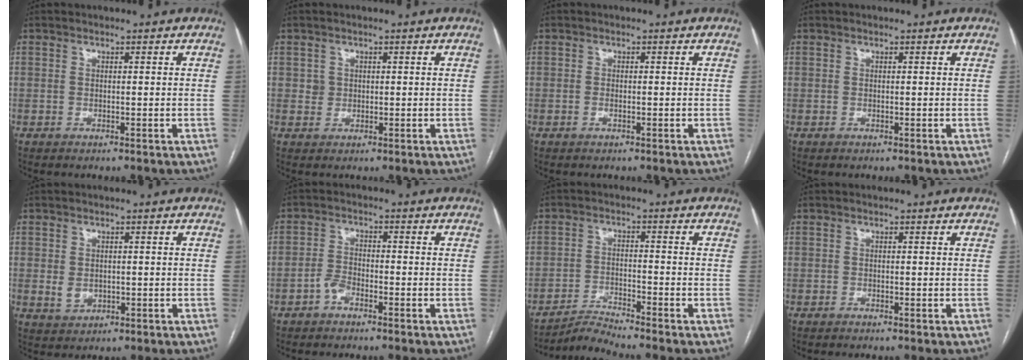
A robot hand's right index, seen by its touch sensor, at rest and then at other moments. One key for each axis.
{"total": 1.5, "fx": 0.3, "fy": 1.4, "fz": 0.2, "tx": 0.004, "ty": 0.001, "tz": 0.003}
{"total": 0.8, "fx": -0.3, "fy": 0.3, "fz": 0.7, "tx": -0.015, "ty": 0.000, "tz": -0.004}
{"total": 0.0}
{"total": 2.5, "fx": -0.1, "fy": 2.0, "fz": 1.5, "tx": -0.028, "ty": -0.002, "tz": 0.007}
{"total": 2.5, "fx": -1.8, "fy": 1.1, "fz": 1.4, "tx": -0.028, "ty": 0.005, "tz": -0.035}
{"total": 4.3, "fx": -3.9, "fy": -1.7, "fz": -0.1, "tx": -0.009, "ty": -0.021, "tz": -0.073}
{"total": 0.0}